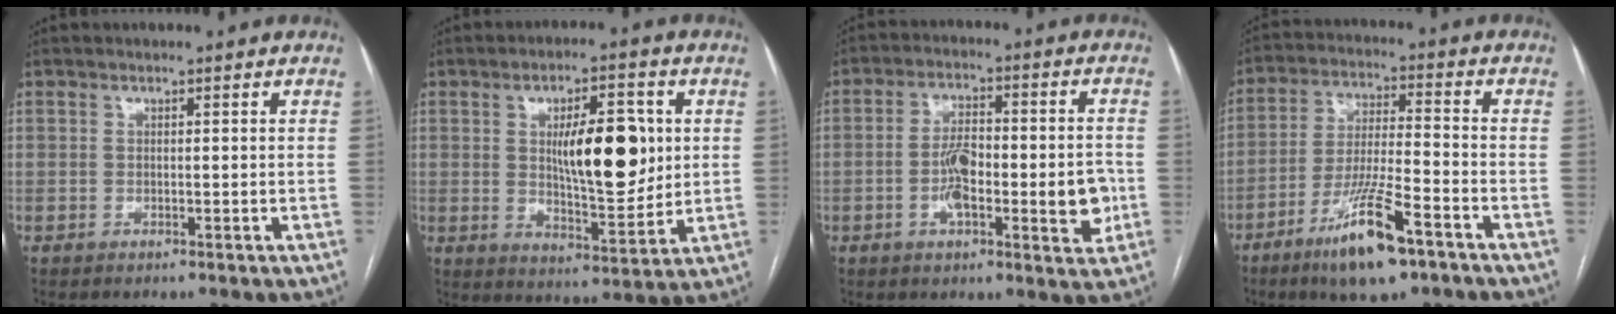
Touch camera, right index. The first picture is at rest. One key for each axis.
{"total": 12.4, "fx": 2.2, "fy": 4.0, "fz": 11.5, "tx": -0.181, "ty": 0.002, "tz": 0.040}
{"total": 11.7, "fx": -2.4, "fy": 3.6, "fz": 10.9, "tx": -0.170, "ty": 0.013, "tz": -0.033}
{"total": 12.6, "fx": -7.6, "fy": 1.7, "fz": 10.0, "tx": -0.191, "ty": -0.021, "tz": -0.133}